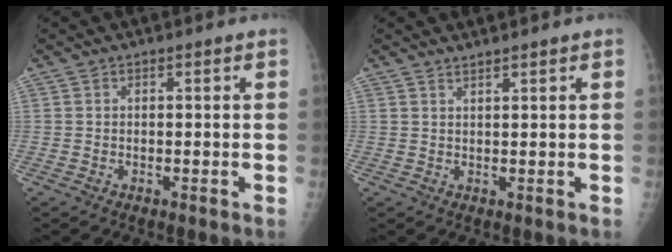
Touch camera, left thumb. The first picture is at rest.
{"total": 1.4, "force": [1.3, -0.1, 0.5], "torque": [-0.005, -0.009, 0.025]}